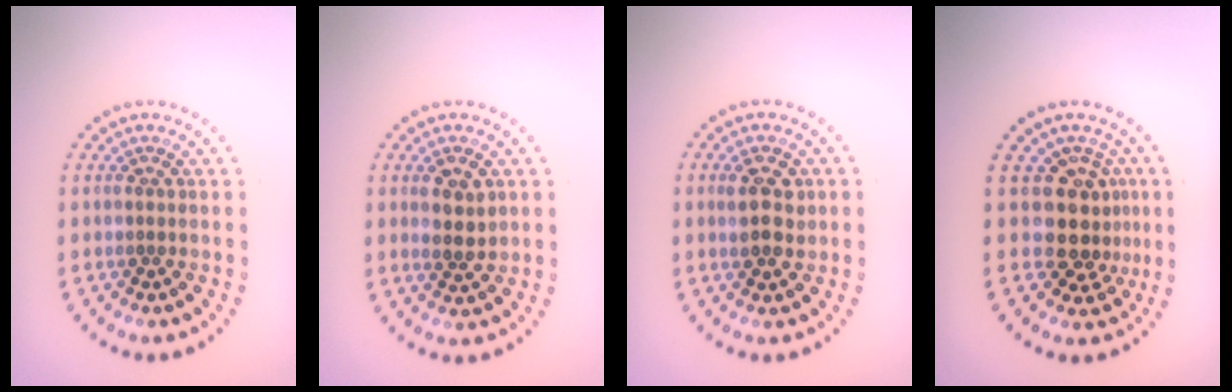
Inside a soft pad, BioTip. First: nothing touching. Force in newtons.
{"total": 2.2, "press": 2.2, "slide": 0.2}
{"total": 2.8, "press": 2.7, "slide": 0.3}
{"total": 3.5, "press": 2.7, "slide": 2.3}